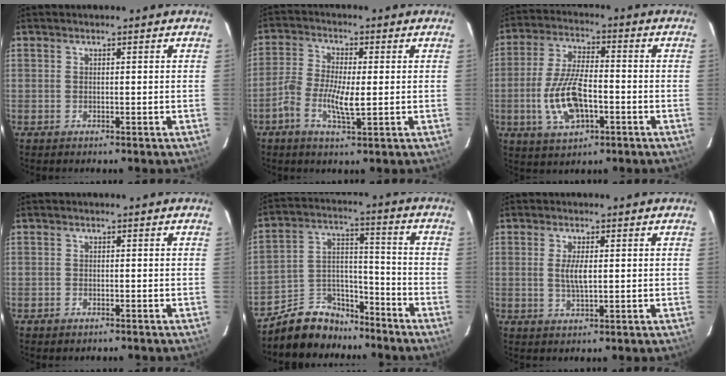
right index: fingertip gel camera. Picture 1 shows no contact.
{"total": 6.5, "force": [-1.4, 2.0, 6.1], "torque": [-0.129, 0.003, -0.034]}
{"total": 12.0, "force": [-3.4, 5.3, 10.3], "torque": [-0.215, -0.002, -0.058]}
{"total": 1.0, "force": [-0.8, 0.6, 0.3], "torque": [-0.012, 0.001, -0.011]}
{"total": 11.7, "force": [-9.5, 6.3, 2.6], "torque": [-0.056, 0.058, -0.155]}
{"total": 3.5, "force": [0.3, 1.1, 3.3], "torque": [-0.065, -0.004, 0.007]}